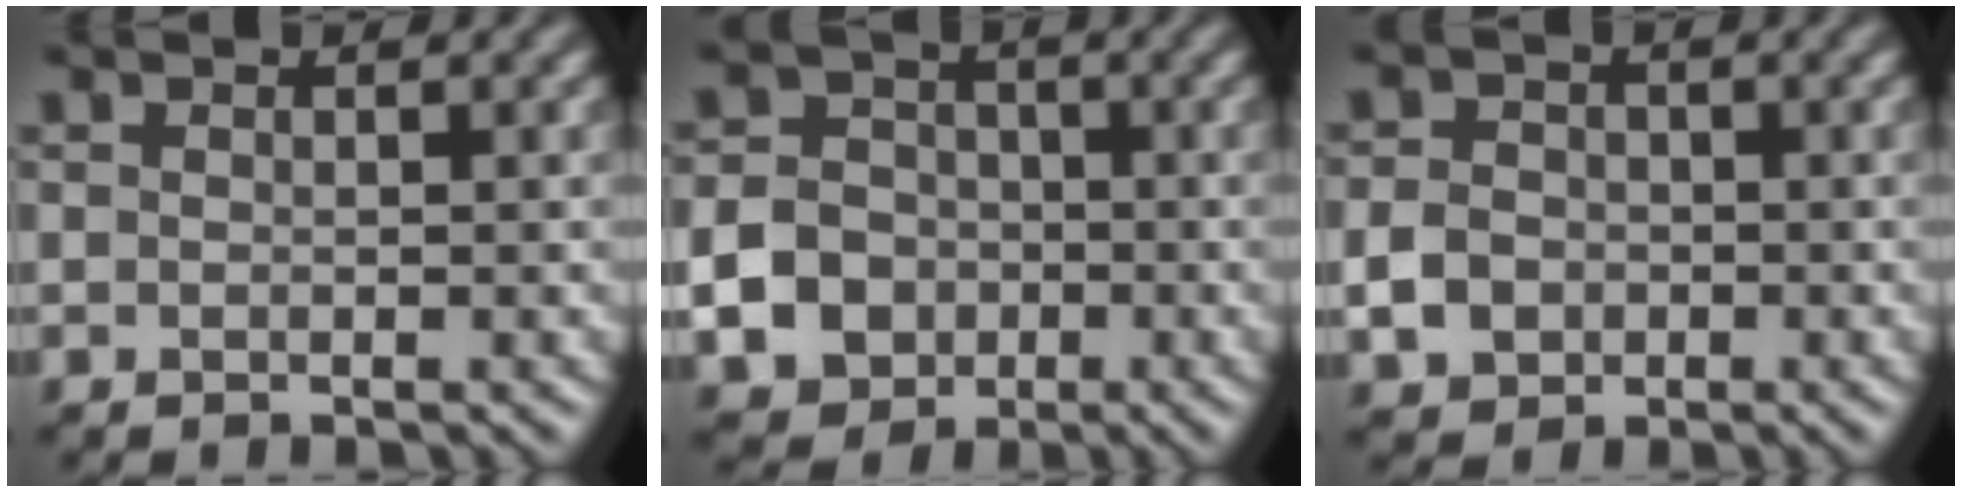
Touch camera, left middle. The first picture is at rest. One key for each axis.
{"total": 11.2, "fx": -4.4, "fy": 9.9, "fz": 2.5, "tx": -0.074, "ty": -0.035, "tz": -0.094}
{"total": 3.1, "fx": -1.2, "fy": 2.5, "fz": 1.3, "tx": -0.027, "ty": 0.001, "tz": -0.027}